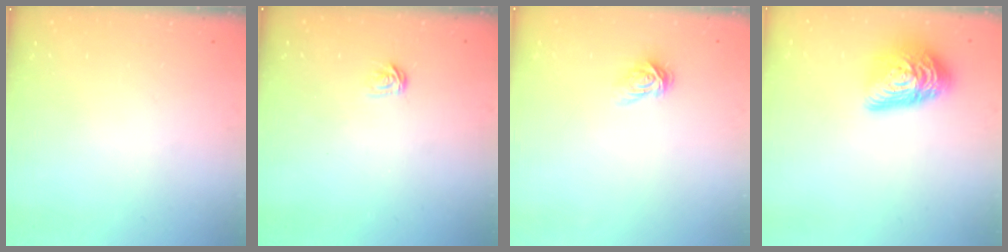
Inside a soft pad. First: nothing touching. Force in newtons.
{"total": 3.2, "press": 3.2, "slide": 0.2}
{"total": 4.8, "press": 4.8, "slide": 0.3}
{"total": 14.9, "press": 14.9, "slide": 0.8}